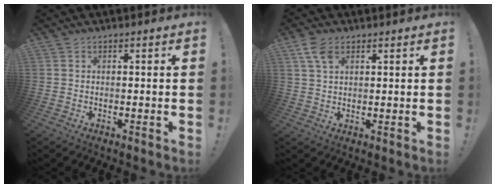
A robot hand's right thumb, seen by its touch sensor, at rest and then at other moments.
{"total": 5.6, "force": [2.9, 3.1, 3.6], "torque": [-0.071, -0.005, 0.057]}